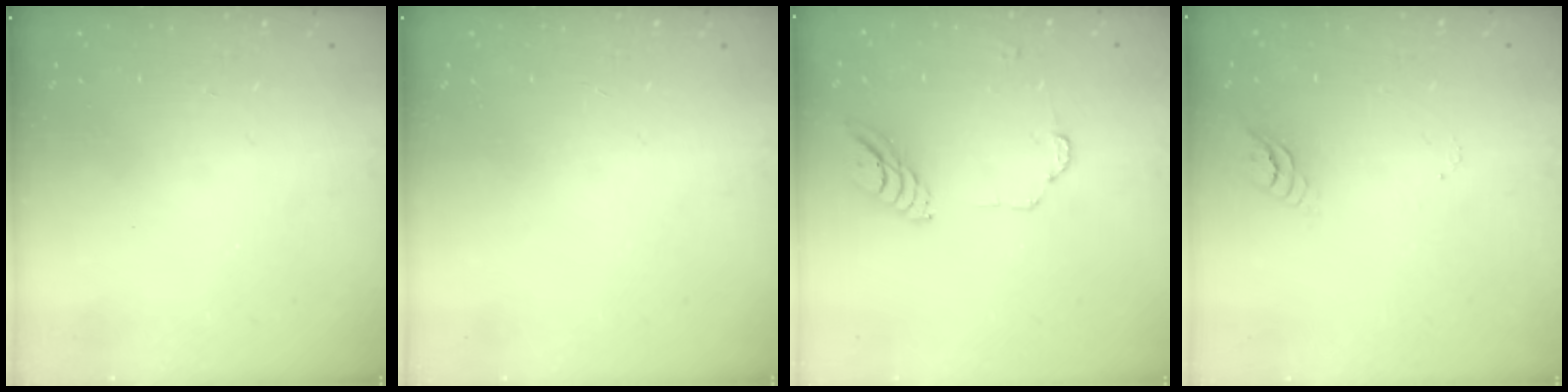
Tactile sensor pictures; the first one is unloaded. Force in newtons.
{"total": 0.0}
{"total": 6.5, "press": 6.4, "slide": 0.4}
{"total": 3.4, "press": 3.4, "slide": 0.4}